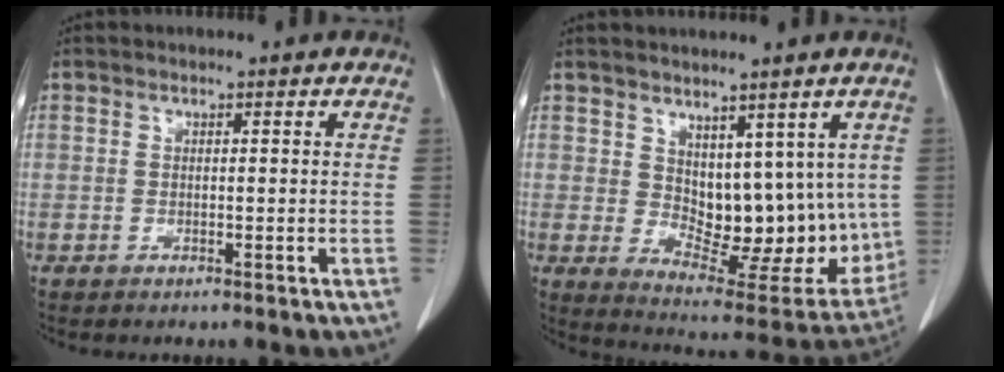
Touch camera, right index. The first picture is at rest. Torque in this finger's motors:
{"motor_torque": [0.34, 0.21, 0.19, 0.04]}